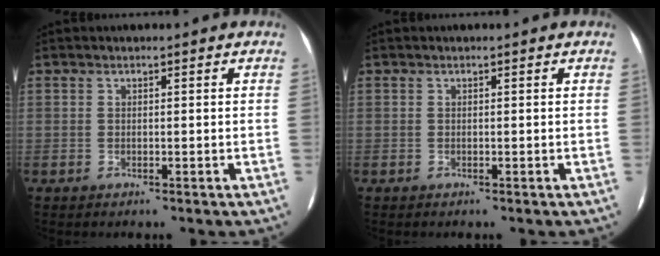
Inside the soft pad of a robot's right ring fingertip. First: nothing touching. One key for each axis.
{"total": 0.0}